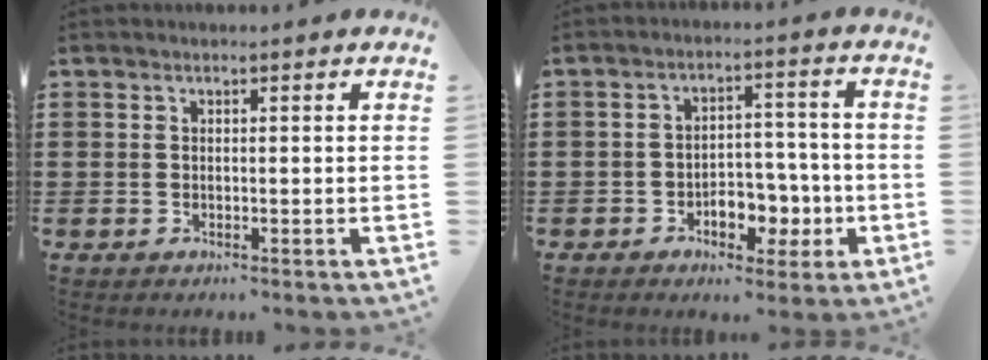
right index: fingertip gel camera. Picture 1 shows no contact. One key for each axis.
{"total": 6.4, "fx": -2.6, "fy": 4.5, "fz": 3.7, "tx": -0.049, "ty": 0.009, "tz": -0.047}